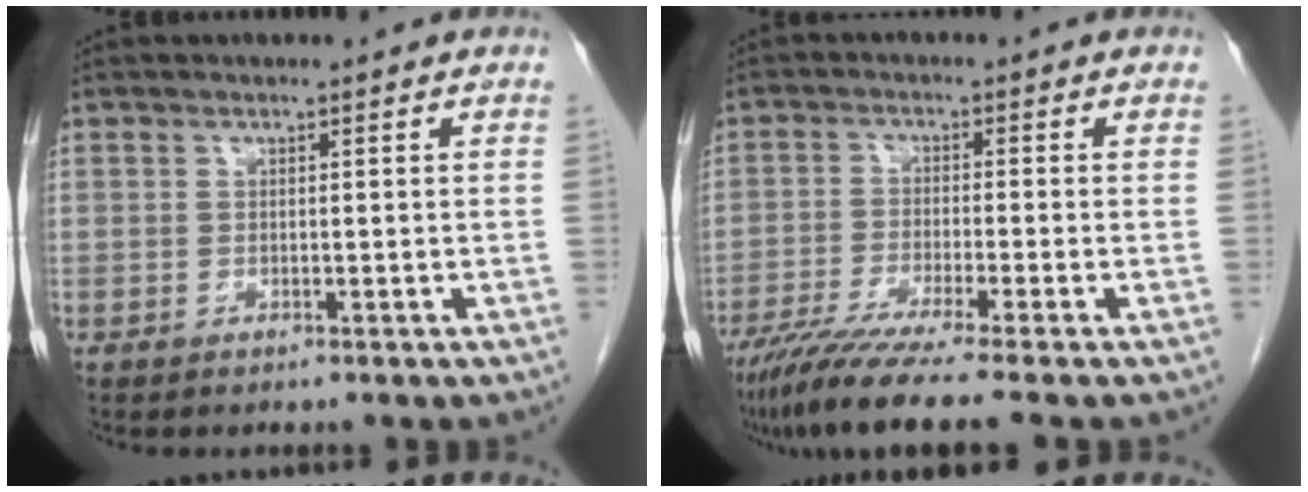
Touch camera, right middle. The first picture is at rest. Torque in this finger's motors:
{"motor_torque": [1.19, -0.95, 0.61, 0.14]}